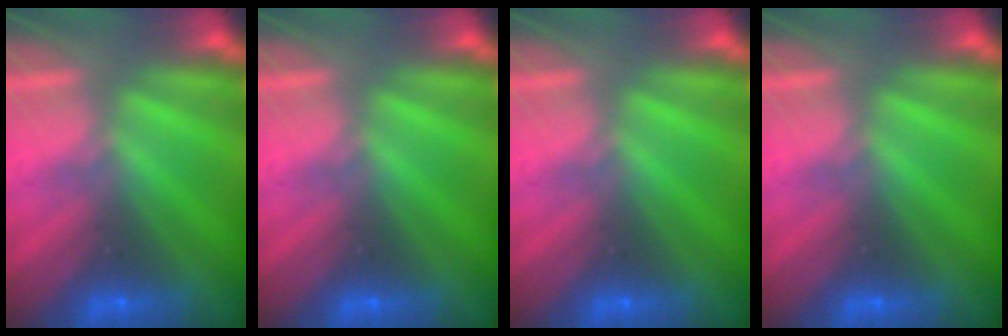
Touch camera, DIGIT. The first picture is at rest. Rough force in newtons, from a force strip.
{"total": 0.0}
{"total": 0.0}
{"total": 0.0}